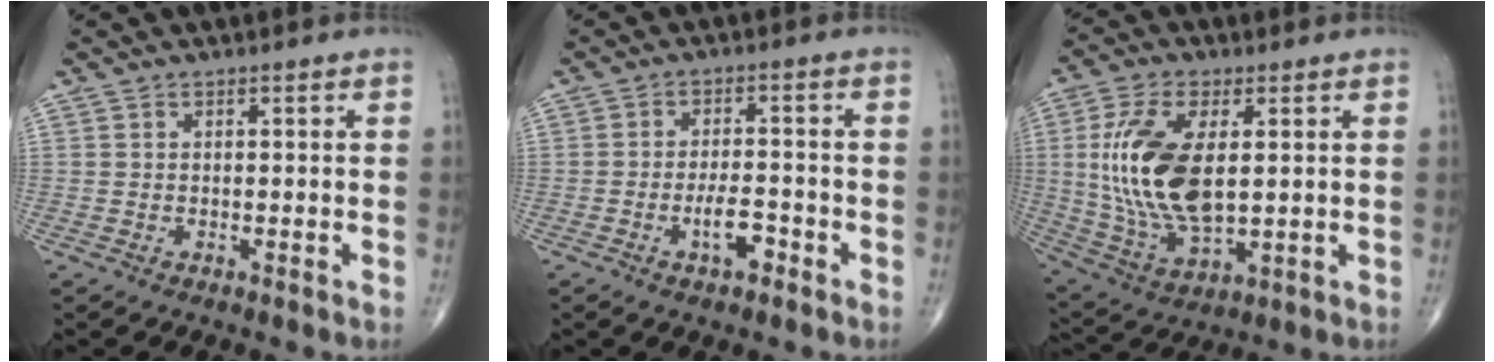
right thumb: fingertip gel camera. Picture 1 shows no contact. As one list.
[{"total": 6.2, "force": [-2.7, 2.2, 5.1], "torque": [-0.090, 0.013, -0.045]}, {"total": 17.3, "force": [2.2, 8.4, 15.0], "torque": [-0.308, -0.015, 0.050]}]